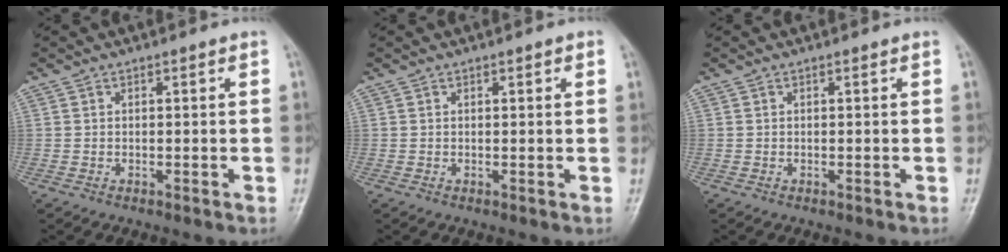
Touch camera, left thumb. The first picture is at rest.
{"total": 1.1, "force": [0.6, 0.4, 0.9], "torque": [-0.011, 0.001, 0.006]}
{"total": 0.0}